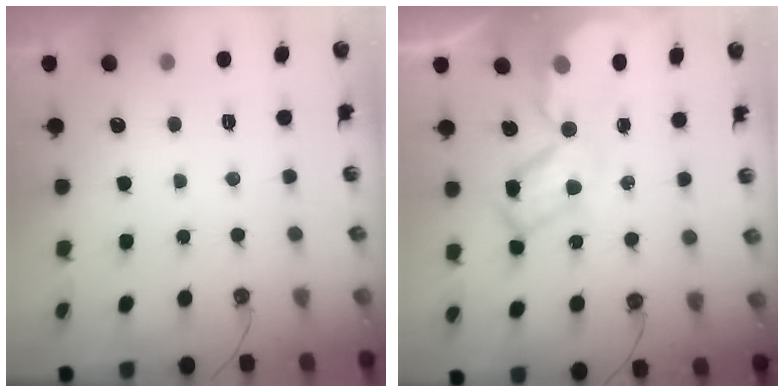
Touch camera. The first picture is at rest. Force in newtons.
{"total": 8.9, "press": 8.9, "slide": 0.7}